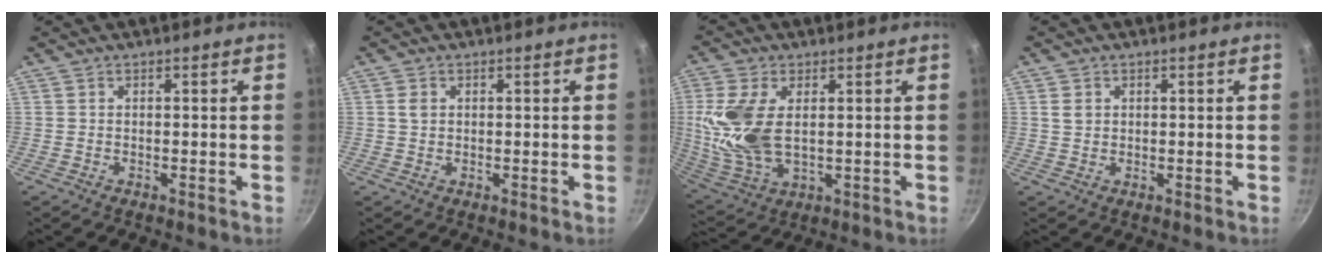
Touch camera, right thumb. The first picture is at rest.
{"total": 1.7, "force": [0.4, 1.3, 1.0], "torque": [-0.017, -0.001, 0.009]}
{"total": 14.0, "force": [1.5, 7.8, 11.5], "torque": [-0.253, -0.008, 0.041]}
{"total": 2.0, "force": [0.6, 1.6, 1.0], "torque": [-0.014, -0.003, 0.014]}